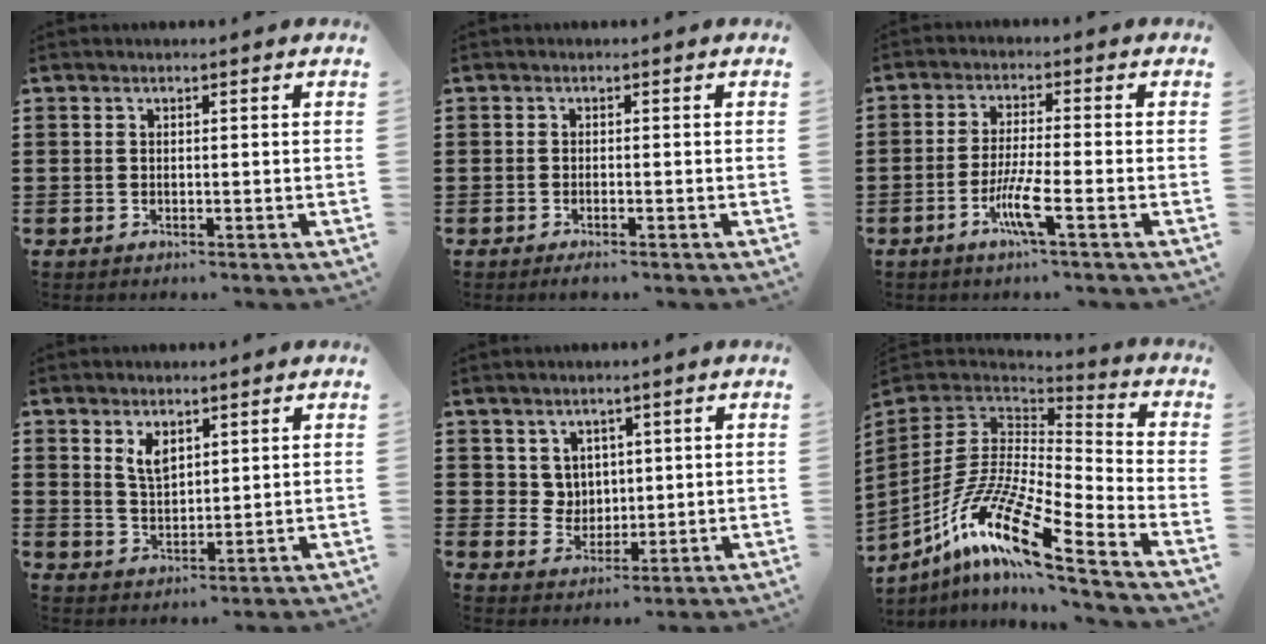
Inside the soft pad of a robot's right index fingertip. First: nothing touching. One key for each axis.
{"total": 1.0, "fx": -0.8, "fy": 0.1, "fz": 0.6, "tx": -0.012, "ty": -0.005, "tz": -0.014}
{"total": 6.1, "fx": -2.9, "fy": 0.4, "fz": 5.4, "tx": -0.108, "ty": -0.012, "tz": -0.055}
{"total": 3.9, "fx": 2.4, "fy": 2.0, "fz": 2.3, "tx": -0.051, "ty": 0.005, "tz": 0.043}
{"total": 4.2, "fx": 2.3, "fy": 3.5, "fz": 0.5, "tx": -0.029, "ty": 0.007, "tz": 0.043}
{"total": 16.0, "fx": -10.1, "fy": 3.3, "fz": 12.0, "tx": -0.249, "ty": 0.007, "tz": -0.196}